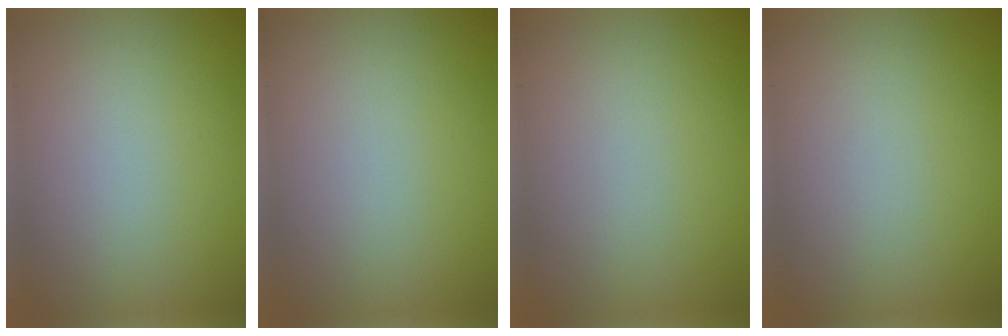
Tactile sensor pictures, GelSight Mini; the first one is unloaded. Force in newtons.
{"total": 0.0}
{"total": 0.0}
{"total": 0.0}